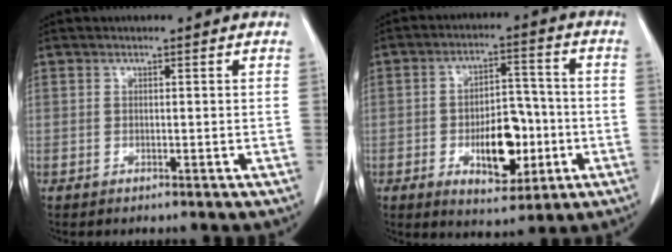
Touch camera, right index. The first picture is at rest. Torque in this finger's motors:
{"motor_torque": [1.18, -0.56, 0.53, 0.11]}